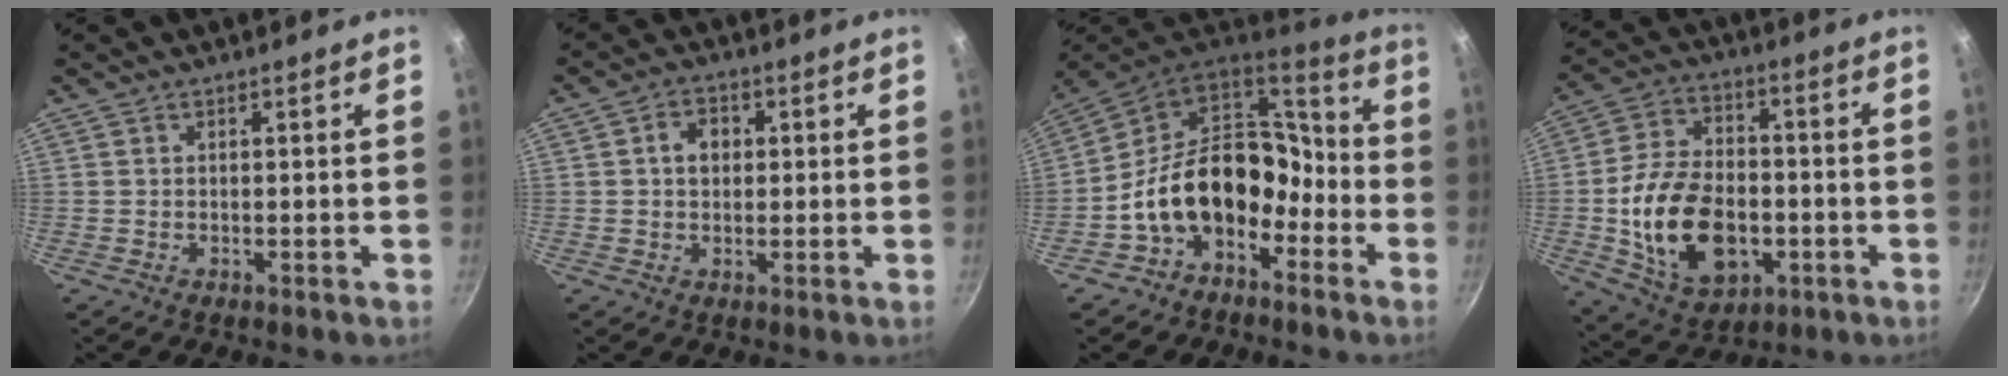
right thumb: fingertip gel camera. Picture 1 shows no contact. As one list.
[{"total": 4.6, "force": [0.7, 3.6, 2.8], "torque": [-0.023, 0.008, 0.007]}, {"total": 17.7, "force": [-5.9, 12.5, 11.0], "torque": [-0.143, 0.079, -0.112]}, {"total": 19.1, "force": [-3.7, 12.5, 14.0], "torque": [-0.236, 0.023, -0.053]}]